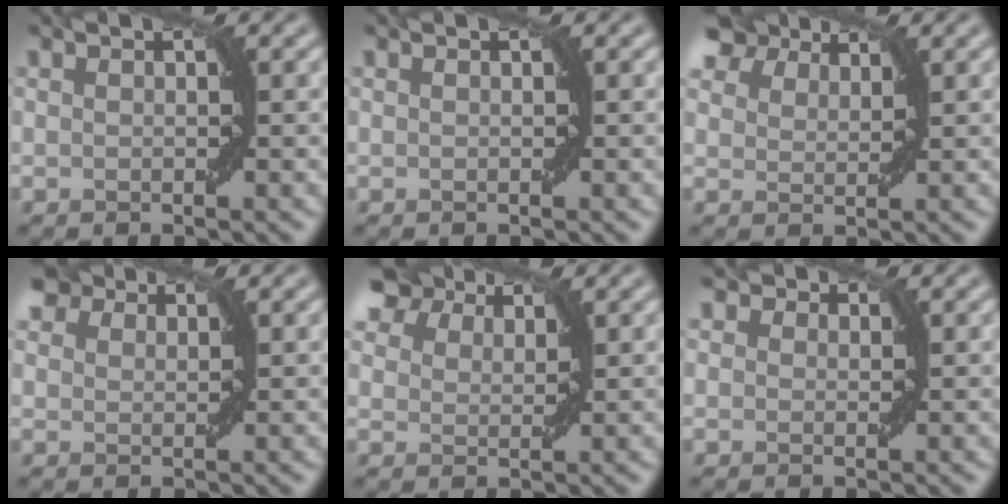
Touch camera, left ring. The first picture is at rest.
{"total": 0.0}
{"total": 6.3, "force": [5.0, 2.8, 2.4], "torque": [-0.066, 0.010, 0.087]}
{"total": 4.0, "force": [3.2, 1.9, 1.5], "torque": [-0.037, 0.007, 0.053]}
{"total": 6.9, "force": [5.6, 3.1, 2.7], "torque": [-0.072, 0.009, 0.096]}
{"total": 1.7, "force": [1.3, 1.0, 0.5], "torque": [-0.009, -0.001, 0.013]}